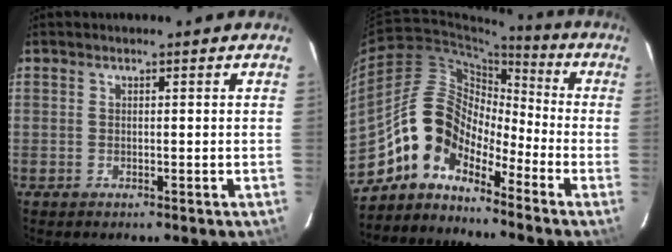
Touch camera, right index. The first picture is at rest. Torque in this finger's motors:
{"motor_torque": [1.25, -0.89, 0.13, 0.01]}